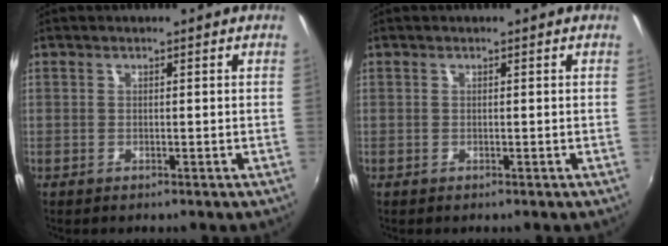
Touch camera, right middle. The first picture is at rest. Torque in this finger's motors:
{"motor_torque": [-0.06, 0.07, -0.01, -0.01]}